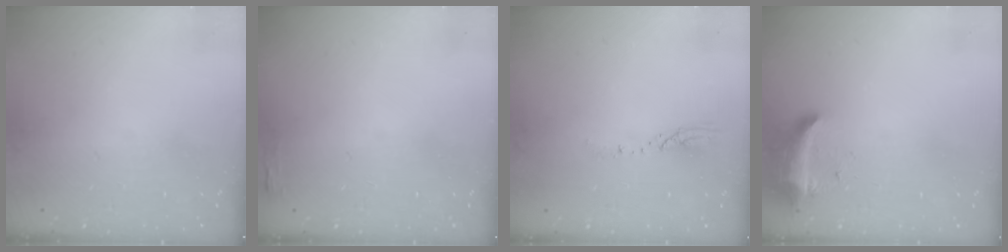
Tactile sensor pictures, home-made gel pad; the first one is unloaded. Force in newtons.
{"total": 2.7, "press": 2.6, "slide": 0.8}
{"total": 3.7, "press": 3.7, "slide": 0.4}
{"total": 8.6, "press": 8.6, "slide": 0.3}